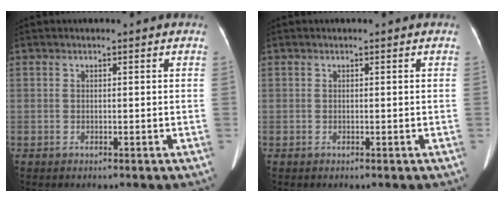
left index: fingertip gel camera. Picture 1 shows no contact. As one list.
[{"total": 0.0}]